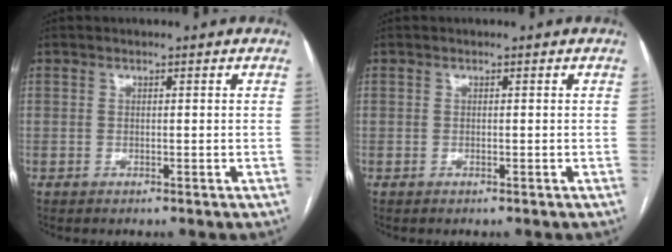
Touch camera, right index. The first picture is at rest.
{"total": 0.0}